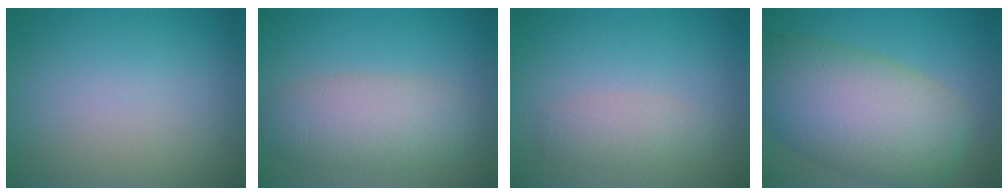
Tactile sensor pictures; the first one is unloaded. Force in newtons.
{"total": 5.1, "press": 5.1, "slide": 0.4}
{"total": 2.1, "press": 2.1, "slide": 0.2}
{"total": 10.9, "press": 10.9, "slide": 0.5}